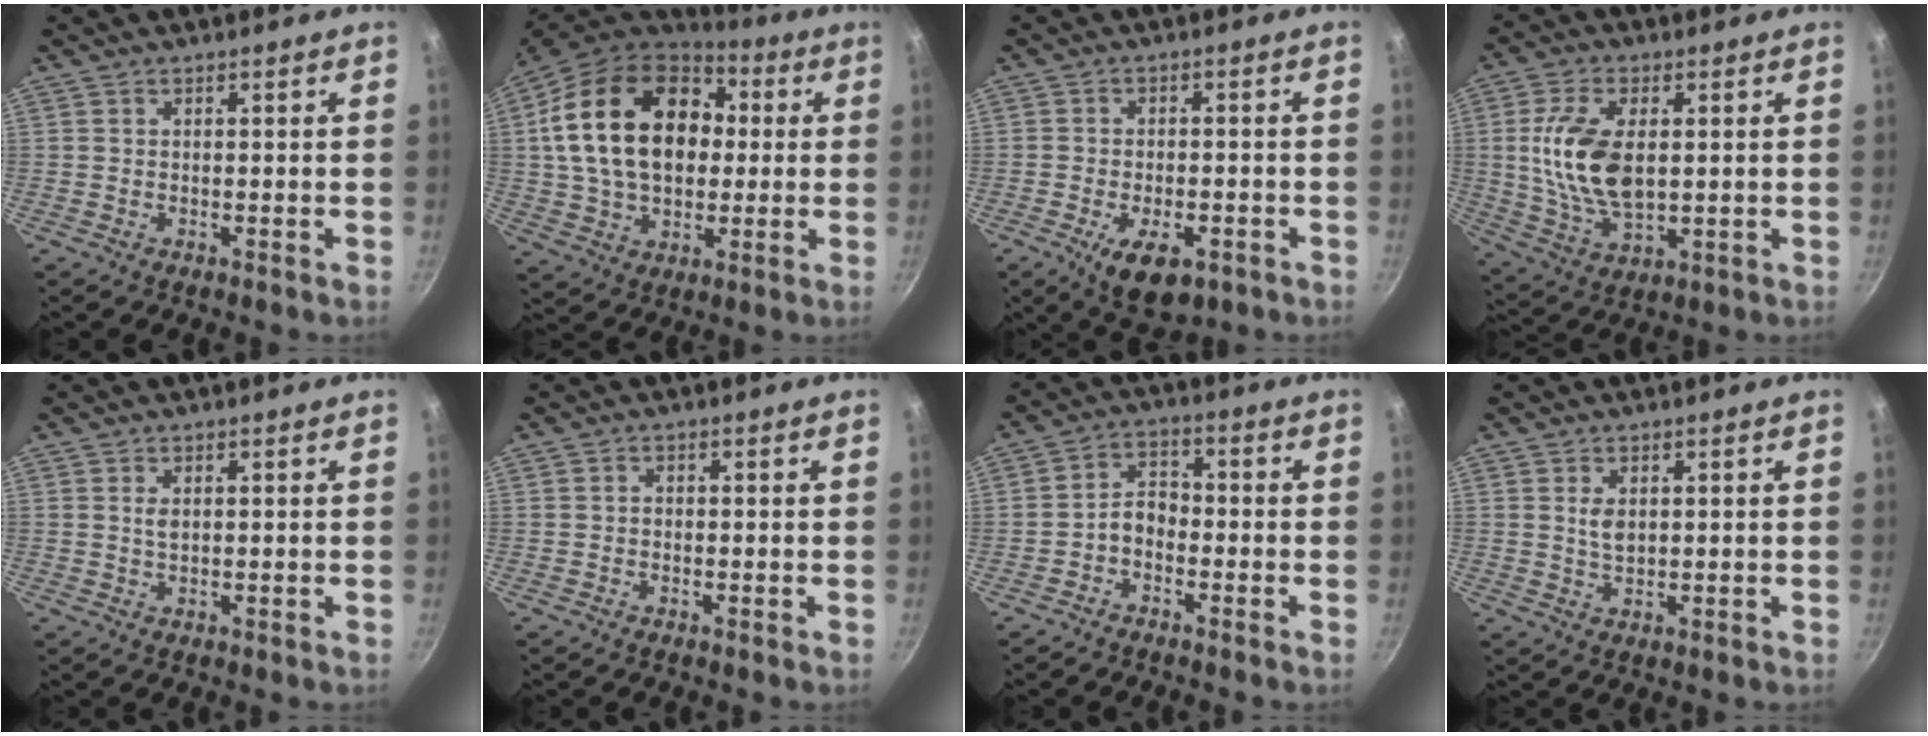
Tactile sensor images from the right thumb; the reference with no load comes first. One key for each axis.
{"total": 23.9, "fx": 3.8, "fy": 16.6, "fz": 16.7, "tx": -0.272, "ty": 0.025, "tz": 0.063}
{"total": 9.3, "fx": -4.1, "fy": 4.7, "fz": 6.9, "tx": -0.096, "ty": 0.011, "tz": -0.055}
{"total": 13.9, "fx": 1.5, "fy": 7.6, "fz": 11.5, "tx": -0.216, "ty": -0.008, "tz": 0.032}
{"total": 1.6, "fx": 0.4, "fy": 0.9, "fz": 1.2, "tx": -0.021, "ty": -0.001, "tz": 0.007}
{"total": 0.8, "fx": -0.3, "fy": 0.7, "fz": 0.3, "tx": -0.004, "ty": 0.003, "tz": -0.007}
{"total": 4.6, "fx": -2.0, "fy": 3.1, "fz": 2.8, "tx": -0.035, "ty": 0.035, "tz": -0.043}
{"total": 3.1, "fx": 0.8, "fy": 1.9, "fz": 2.3, "tx": -0.037, "ty": -0.006, "tz": 0.015}